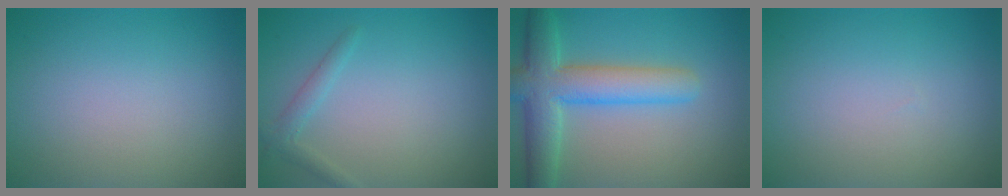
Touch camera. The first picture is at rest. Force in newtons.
{"total": 1.4, "press": 1.4, "slide": 0.0}
{"total": 6.8, "press": 6.7, "slide": 0.3}
{"total": 0.0}